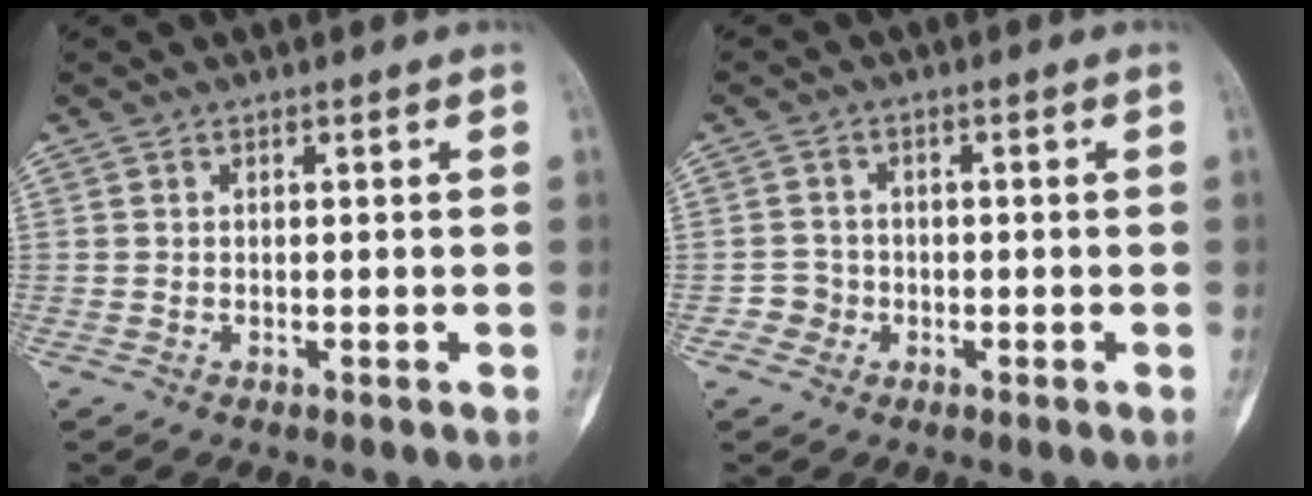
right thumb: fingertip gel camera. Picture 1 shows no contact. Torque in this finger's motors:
{"motor_torque": [0.52, 0.63, 0.26, -0.22, -0.02]}